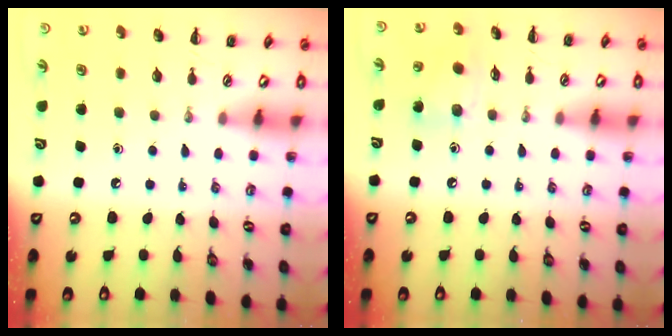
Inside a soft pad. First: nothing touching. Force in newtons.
{"total": 7.4, "press": 7.3, "slide": 0.6}